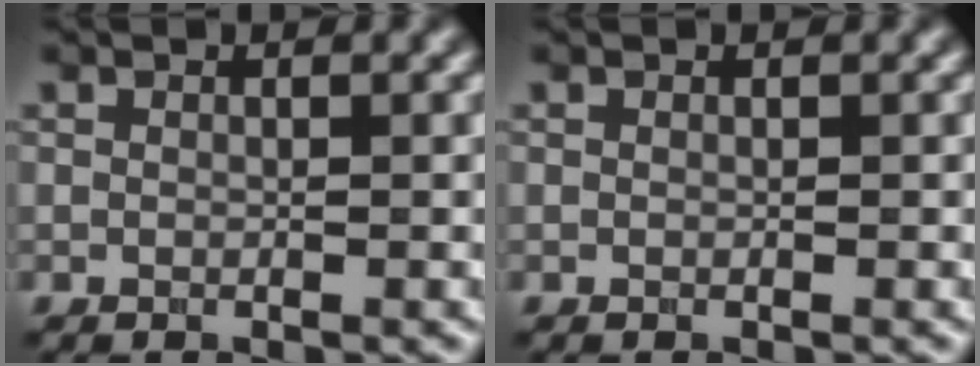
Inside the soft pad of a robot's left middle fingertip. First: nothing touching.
{"total": 0.0}